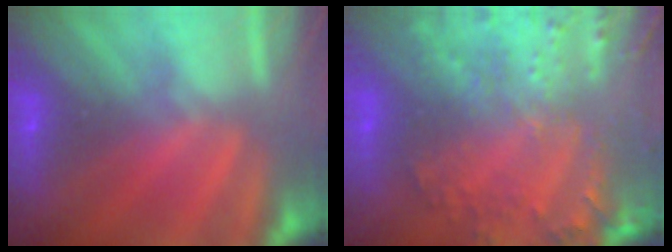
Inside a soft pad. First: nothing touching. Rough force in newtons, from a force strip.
{"total": 5.8}